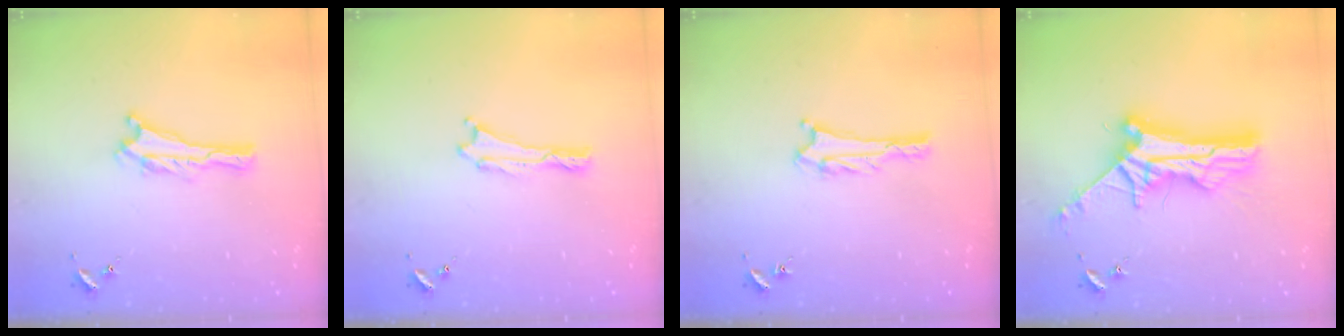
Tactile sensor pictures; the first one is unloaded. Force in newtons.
{"total": 0.0}
{"total": 2.7, "press": 2.7, "slide": 0.2}
{"total": 10.4, "press": 10.4, "slide": 0.9}